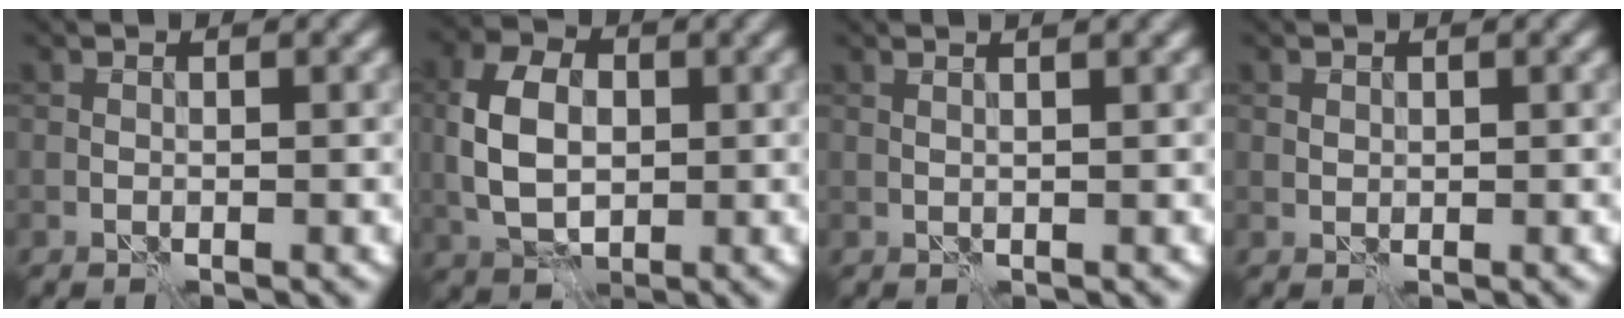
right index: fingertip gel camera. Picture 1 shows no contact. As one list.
[{"total": 6.4, "force": [0.0, 4.3, 4.7], "torque": [-0.097, 0.006, -0.007]}, {"total": 3.4, "force": [2.0, 1.4, 2.4], "torque": [-0.014, 0.022, -0.001]}, {"total": 0.6, "force": [0.2, 0.5, 0.2], "torque": [-0.002, -0.002, 0.006]}]